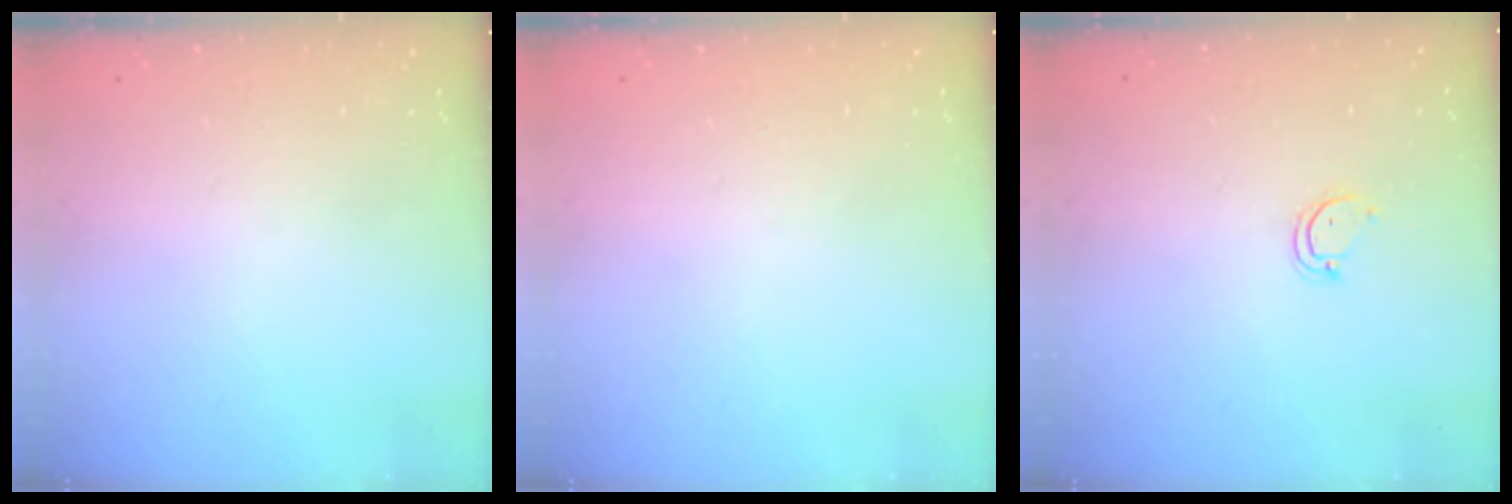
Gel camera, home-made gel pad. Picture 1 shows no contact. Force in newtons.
{"total": 0.0}
{"total": 3.5, "press": 3.5, "slide": 0.4}